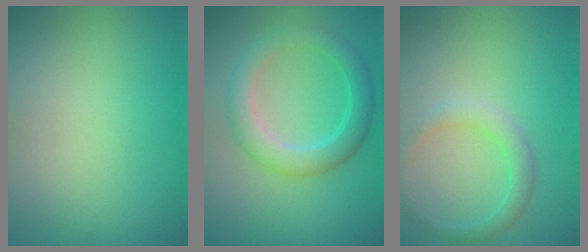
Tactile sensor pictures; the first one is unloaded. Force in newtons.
{"total": 3.9, "press": 3.9, "slide": 0.1}
{"total": 2.2, "press": 2.2, "slide": 0.2}